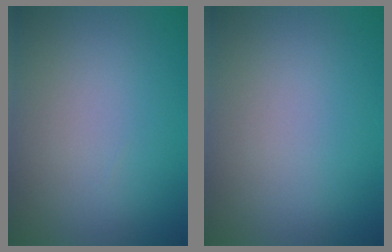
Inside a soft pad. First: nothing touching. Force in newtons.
{"total": 0.0}